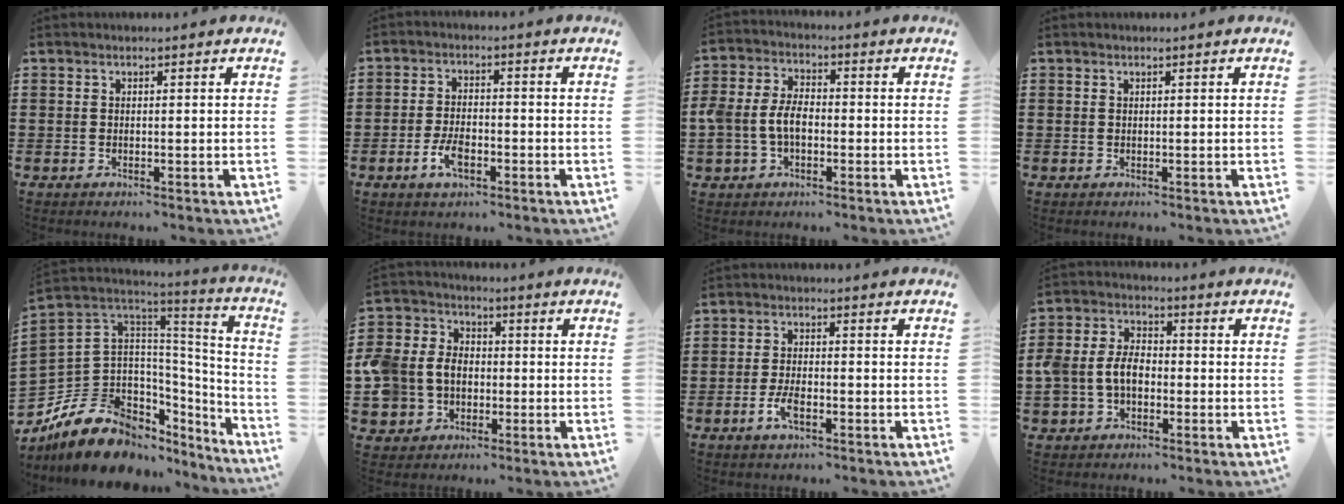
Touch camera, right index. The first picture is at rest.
{"total": 4.5, "force": [-2.0, 2.2, 3.4], "torque": [-0.079, -0.001, -0.041]}
{"total": 5.7, "force": [-1.1, 3.7, 4.2], "torque": [-0.115, -0.002, -0.030]}
{"total": 0.0}
{"total": 13.8, "force": [-8.0, 9.3, 6.3], "torque": [-0.152, 0.014, -0.136]}
{"total": 7.8, "force": [-1.0, 7.1, 3.2], "torque": [-0.120, 0.006, -0.030]}
{"total": 3.9, "force": [-1.7, 1.6, 3.1], "torque": [-0.074, -0.004, -0.037]}
{"total": 6.1, "force": [-1.3, 4.4, 4.0], "torque": [-0.114, 0.001, -0.034]}